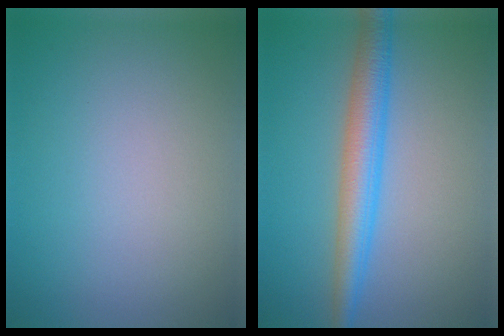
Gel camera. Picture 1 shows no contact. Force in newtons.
{"total": 4.6, "press": 4.5, "slide": 0.2}